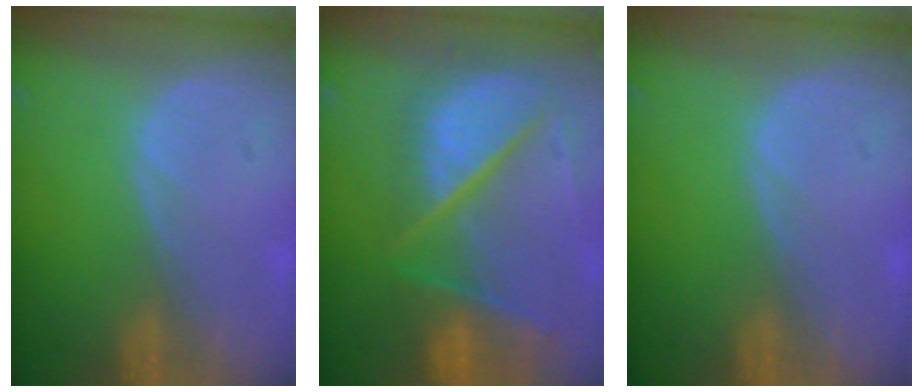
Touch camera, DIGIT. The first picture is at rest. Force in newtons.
{"total": 11.5, "press": 9.6, "slide": 6.4}
{"total": 0.0}